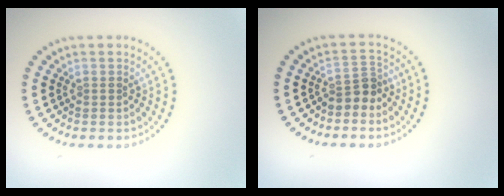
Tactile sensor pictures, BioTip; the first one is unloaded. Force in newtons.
{"total": 2.2, "press": 1.7, "slide": 1.5}